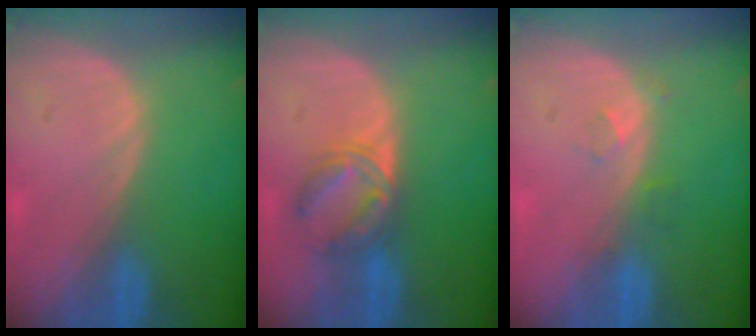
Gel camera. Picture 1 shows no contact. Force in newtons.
{"total": 5.6, "press": 5.6, "slide": 0.8}
{"total": 2.3, "press": 2.0, "slide": 1.1}